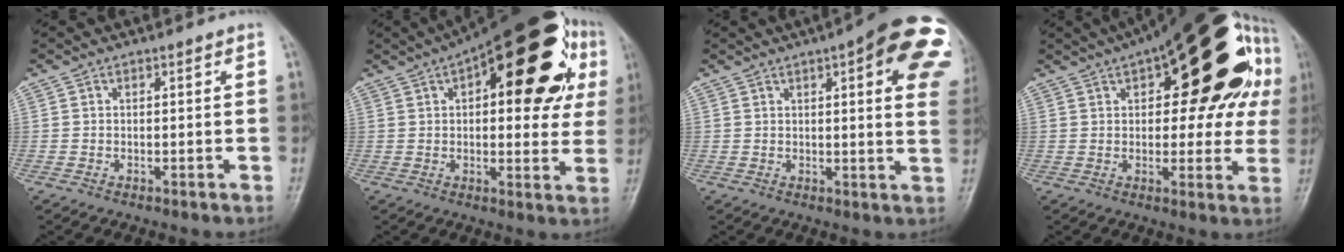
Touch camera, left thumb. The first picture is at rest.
{"total": 27.1, "force": [9.0, 11.3, 23.0], "torque": [-0.290, 0.027, 0.116]}
{"total": 19.8, "force": [7.2, 5.4, 17.7], "torque": [-0.185, -0.005, 0.080]}
{"total": 29.5, "force": [9.9, 12.4, 24.8], "torque": [-0.310, 0.035, 0.133]}